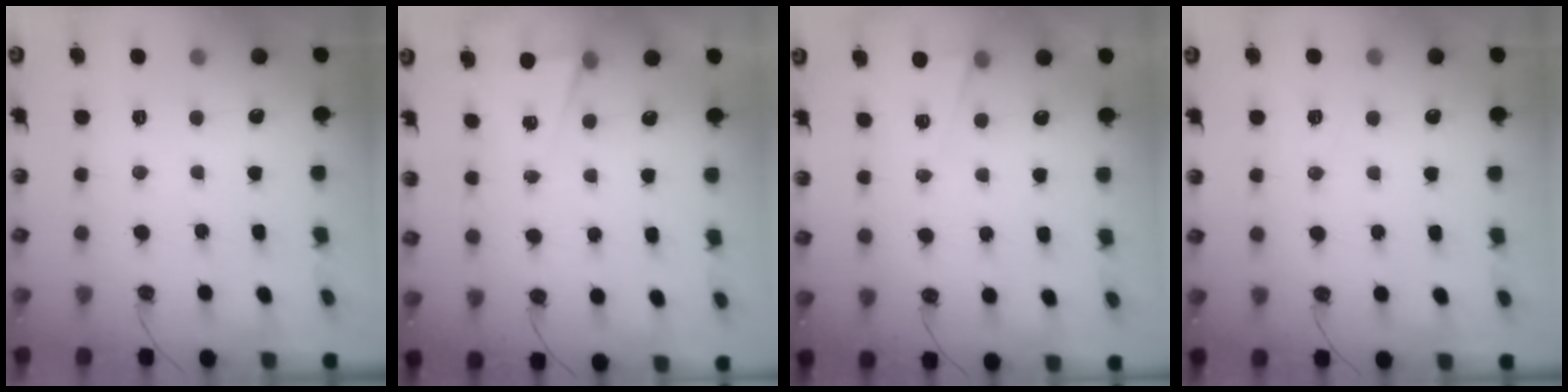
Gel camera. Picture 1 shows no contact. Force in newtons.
{"total": 4.9, "press": 2.4, "slide": 4.3}
{"total": 4.9, "press": 2.1, "slide": 4.4}
{"total": 7.3, "press": 5.8, "slide": 4.4}